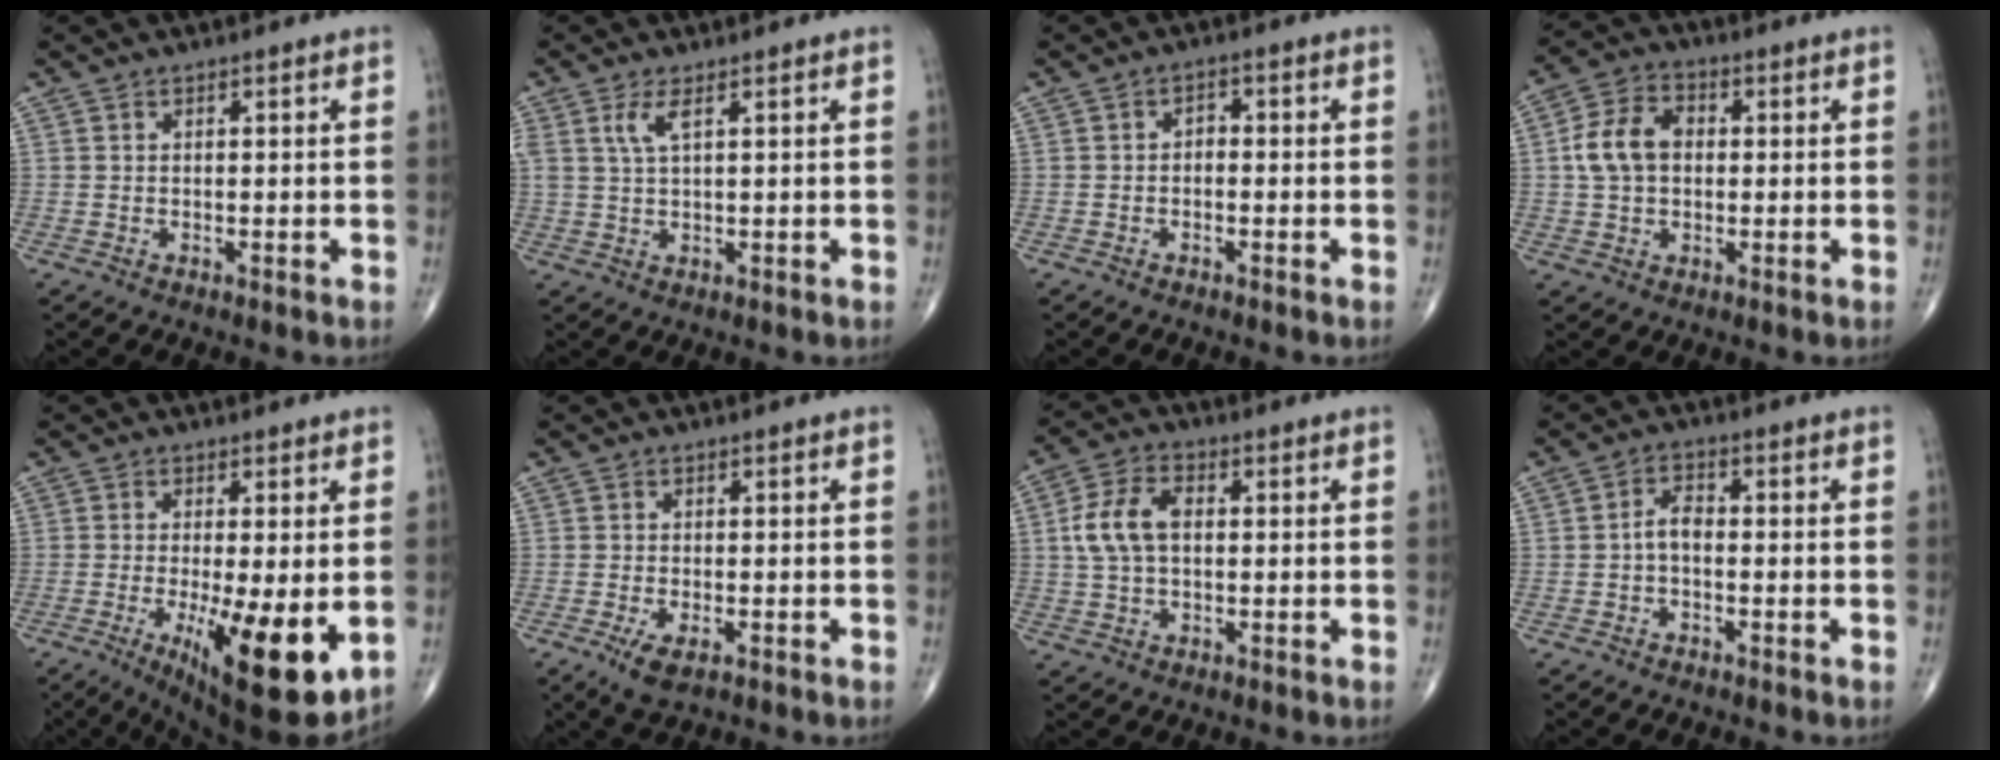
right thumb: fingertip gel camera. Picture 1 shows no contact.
{"total": 3.4, "force": [1.5, 0.9, 2.9], "torque": [-0.071, 0.001, 0.038]}
{"total": 1.8, "force": [-0.5, 1.3, 1.1], "torque": [-0.004, 0.011, -0.017]}
{"total": 8.8, "force": [0.6, 6.2, 6.2], "torque": [-0.113, 0.022, 0.006]}
{"total": 14.6, "force": [-3.4, 3.9, 13.7], "torque": [-0.203, -0.029, -0.039]}
{"total": 3.9, "force": [-1.7, 1.6, 3.1], "torque": [-0.060, -0.006, -0.027]}
{"total": 8.4, "force": [0.9, 5.2, 6.6], "torque": [-0.136, 0.020, 0.016]}
{"total": 3.1, "force": [-0.7, 1.7, 2.5], "torque": [-0.043, 0.017, -0.019]}